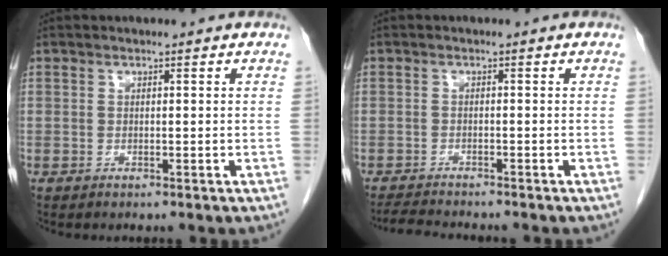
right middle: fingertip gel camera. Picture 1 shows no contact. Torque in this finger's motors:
{"motor_torque": [0.19, -0.17, -0.02, -0.01]}